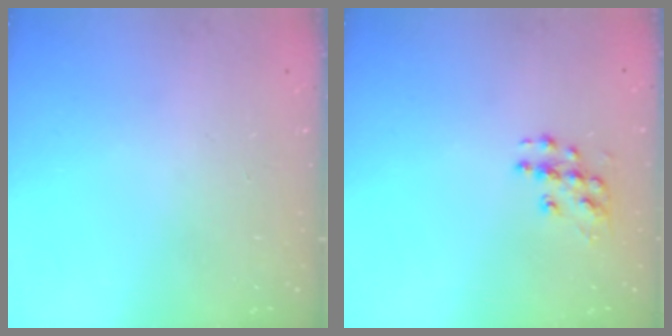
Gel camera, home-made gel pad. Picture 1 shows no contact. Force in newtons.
{"total": 7.8, "press": 7.8, "slide": 0.4}